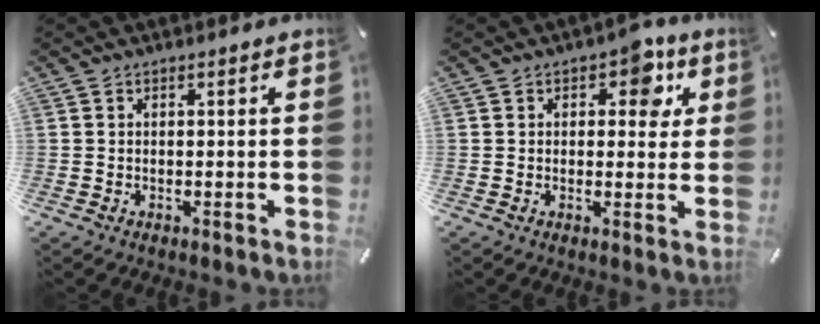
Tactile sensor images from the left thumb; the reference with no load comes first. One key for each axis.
{"total": 7.4, "fx": 3.1, "fy": 4.6, "fz": 4.8, "tx": -0.041, "ty": -0.008, "tz": 0.043}